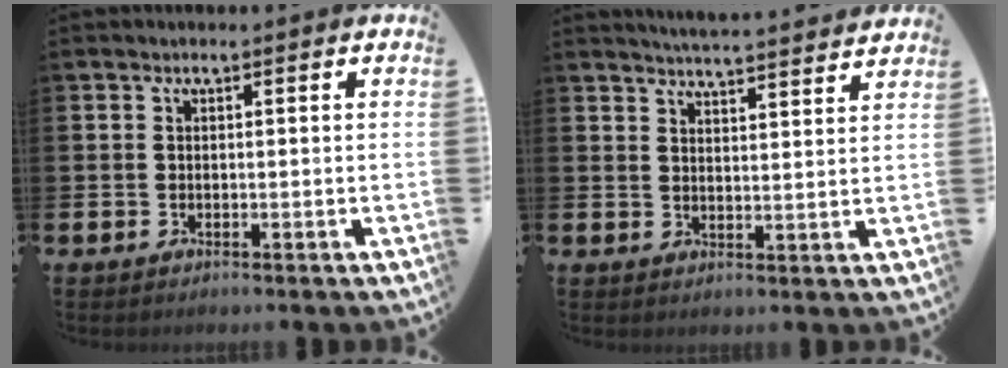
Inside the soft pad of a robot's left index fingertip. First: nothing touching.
{"total": 4.8, "force": [4.8, -0.3, 0.4], "torque": [-0.019, -0.032, 0.086]}